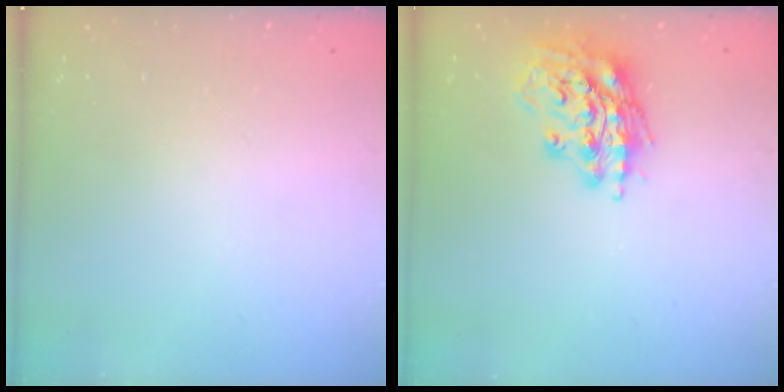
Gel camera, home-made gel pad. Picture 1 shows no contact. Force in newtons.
{"total": 17.4, "press": 17.2, "slide": 2.1}